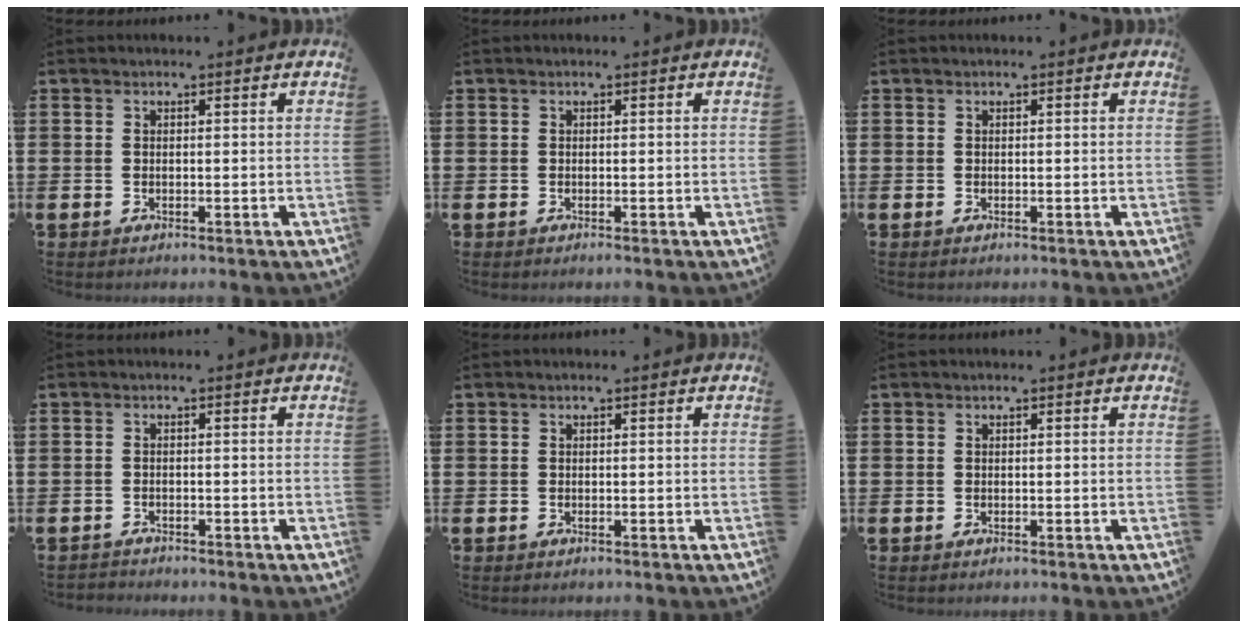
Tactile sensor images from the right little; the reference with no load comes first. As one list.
[{"total": 0.0}, {"total": 0.0}, {"total": 0.8, "force": [-0.8, 0.1, -0.1], "torque": [0.000, 0.000, -0.018]}, {"total": 0.0}, {"total": 0.0}]